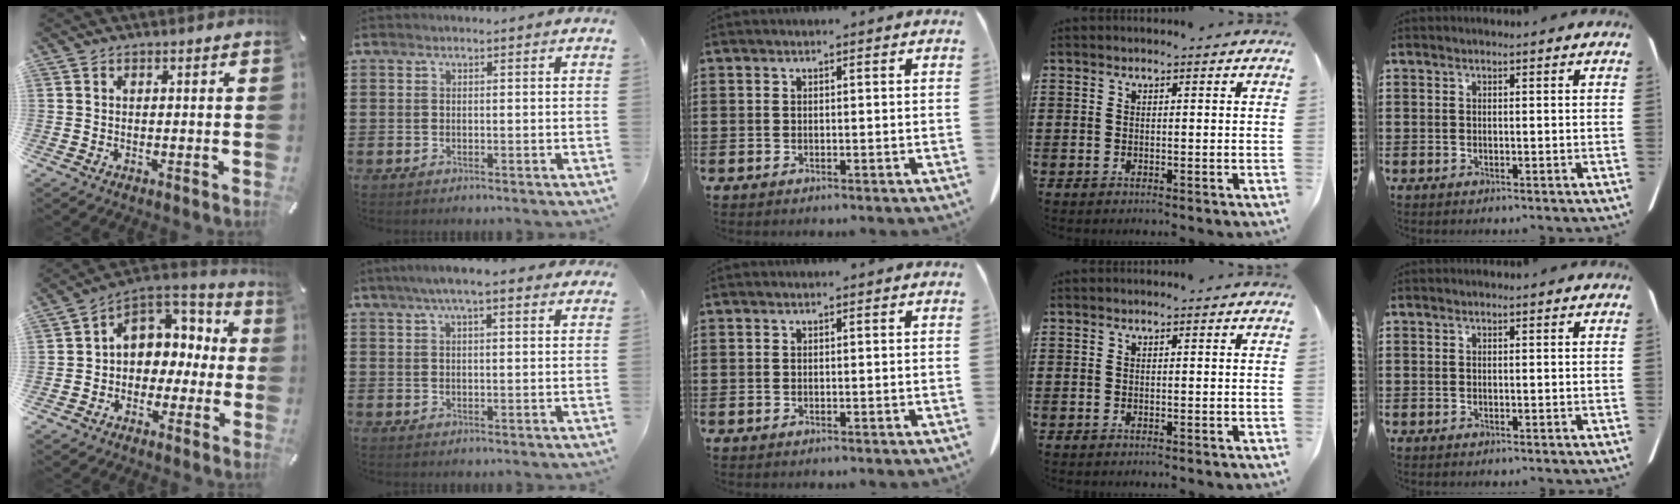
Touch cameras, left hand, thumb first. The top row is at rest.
{"thumb": {"total": 8.8, "force": [1.6, 8.0, 3.1], "torque": [-0.051, -0.010, 0.035]}, "index": {"total": 5.3, "force": [3.6, 0.8, 3.7], "torque": [-0.079, 0.005, 0.063]}}